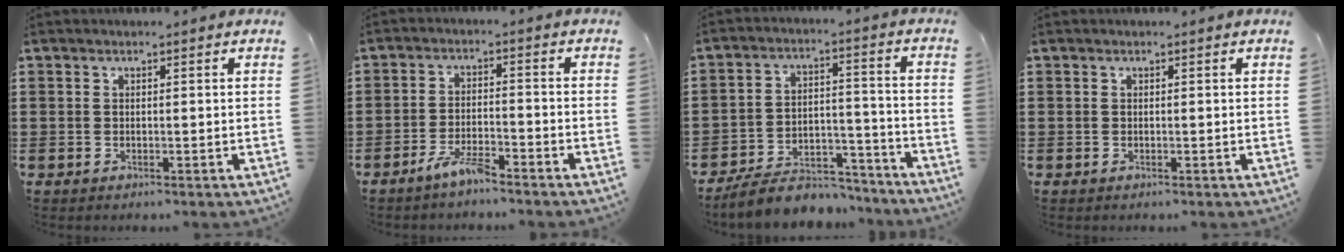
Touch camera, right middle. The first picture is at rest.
{"total": 4.2, "force": [-3.4, 0.5, 2.4], "torque": [-0.057, -0.001, -0.067]}
{"total": 8.1, "force": [-7.4, 2.2, 2.4], "torque": [-0.040, 0.025, -0.141]}
{"total": 0.0}